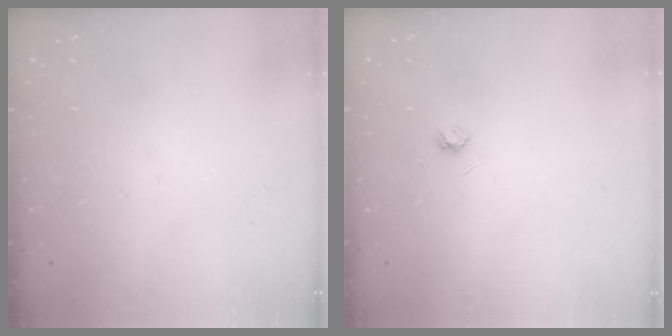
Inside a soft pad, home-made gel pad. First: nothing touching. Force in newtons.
{"total": 2.6, "press": 2.6, "slide": 0.3}